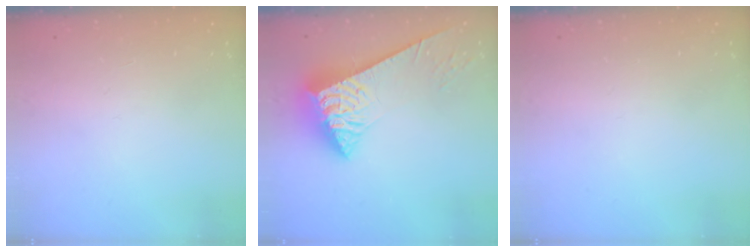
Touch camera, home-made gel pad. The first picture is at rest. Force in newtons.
{"total": 8.0, "press": 7.9, "slide": 1.4}
{"total": 0.0}